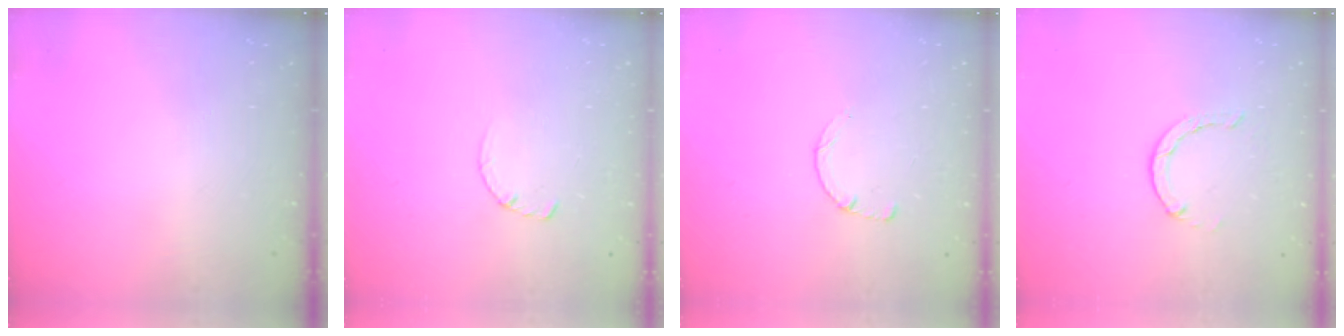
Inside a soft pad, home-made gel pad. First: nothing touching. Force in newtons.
{"total": 2.8, "press": 2.8, "slide": 0.4}
{"total": 2.6, "press": 2.5, "slide": 0.3}
{"total": 1.3, "press": 1.3, "slide": 0.3}